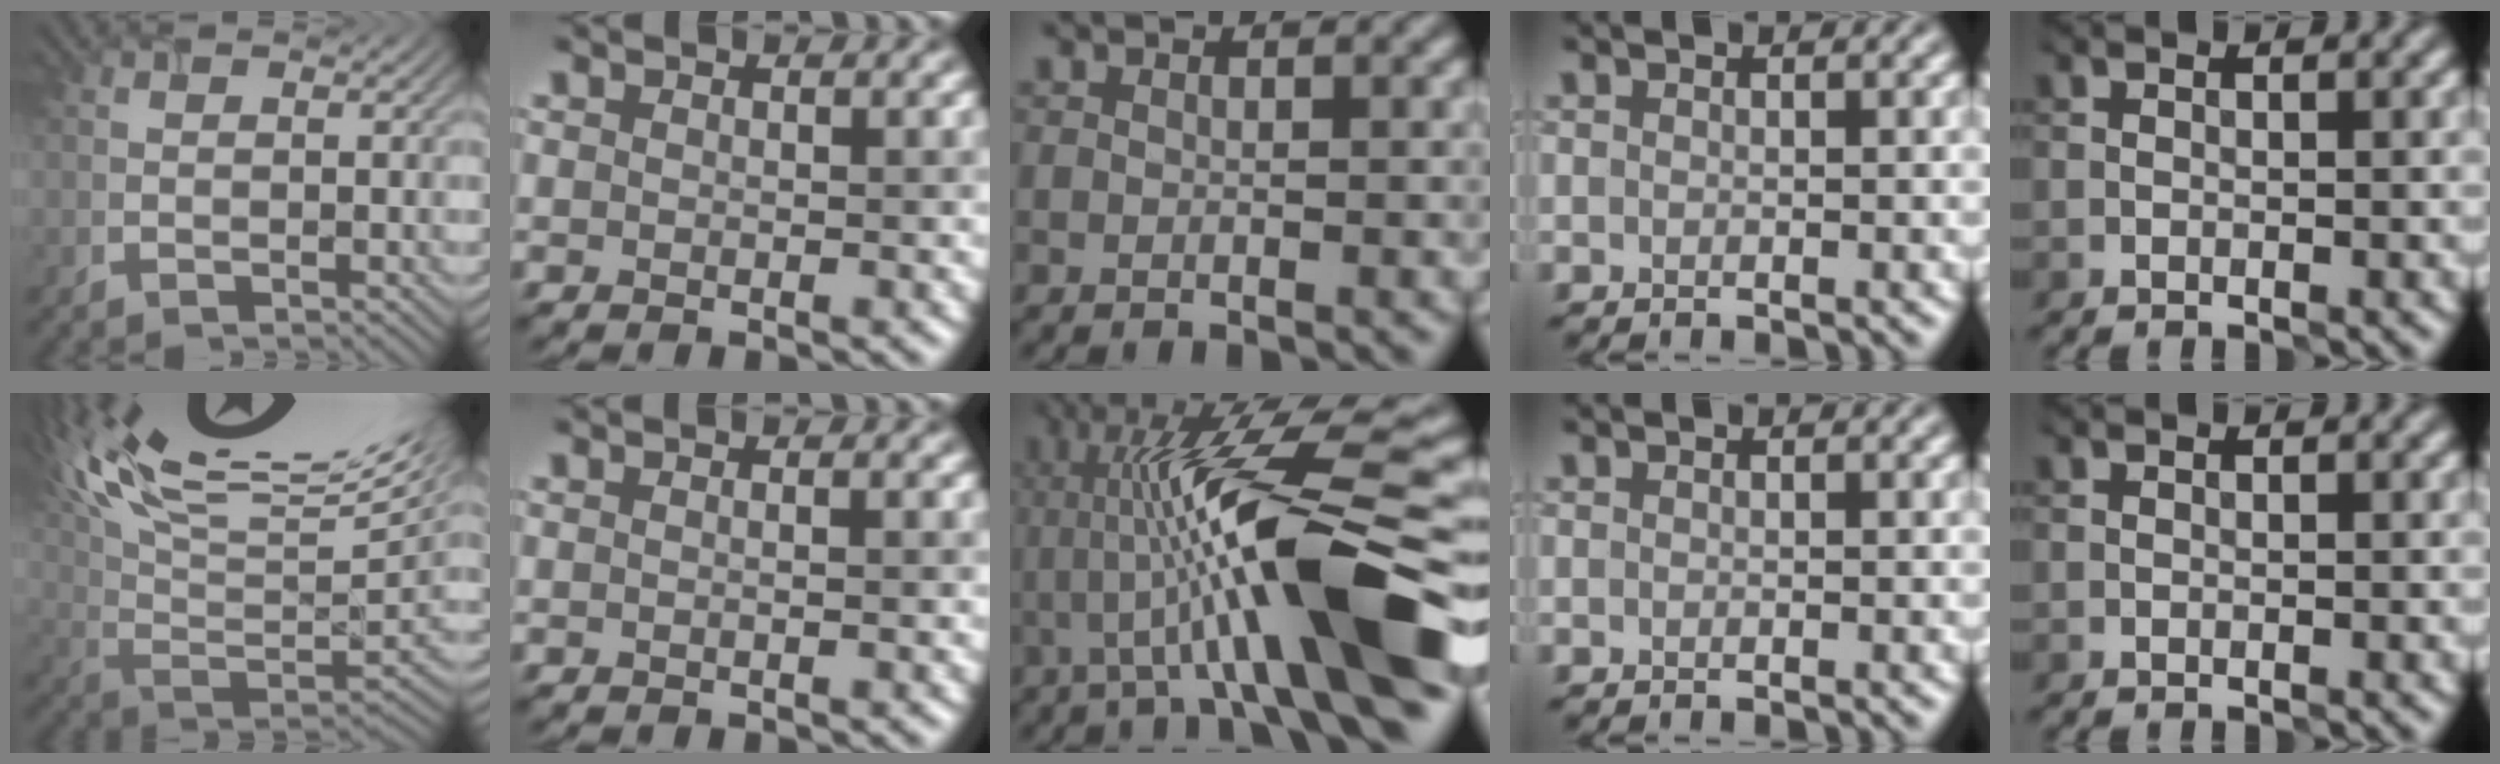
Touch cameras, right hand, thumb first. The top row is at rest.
{"thumb": {"total": 18.8, "force": [10.7, 5.7, 14.4], "torque": [-0.302, 0.032, 0.181]}, "index": {"total": 0.9, "force": [0.2, 0.4, 0.8], "torque": [-0.002, -0.004, -0.007]}, "middle": {"total": 12.6, "force": [-1.4, 1.2, 12.5], "torque": [-0.210, 0.043, -0.013]}}